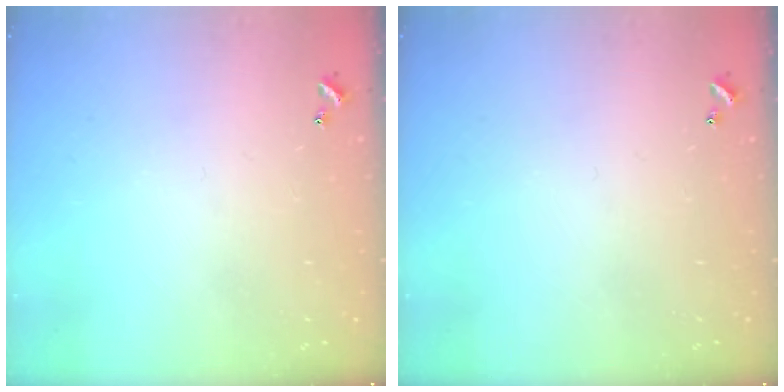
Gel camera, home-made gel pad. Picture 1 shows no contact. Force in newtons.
{"total": 0.0}